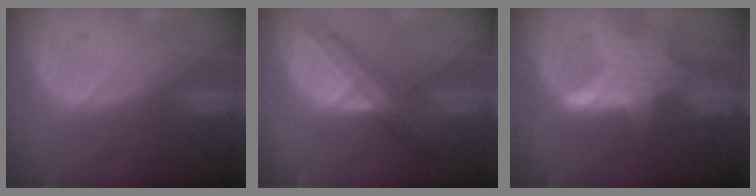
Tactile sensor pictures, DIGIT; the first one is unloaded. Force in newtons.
{"total": 8.3, "press": 7.1, "slide": 4.4}
{"total": 6.8, "press": 6.6, "slide": 1.6}